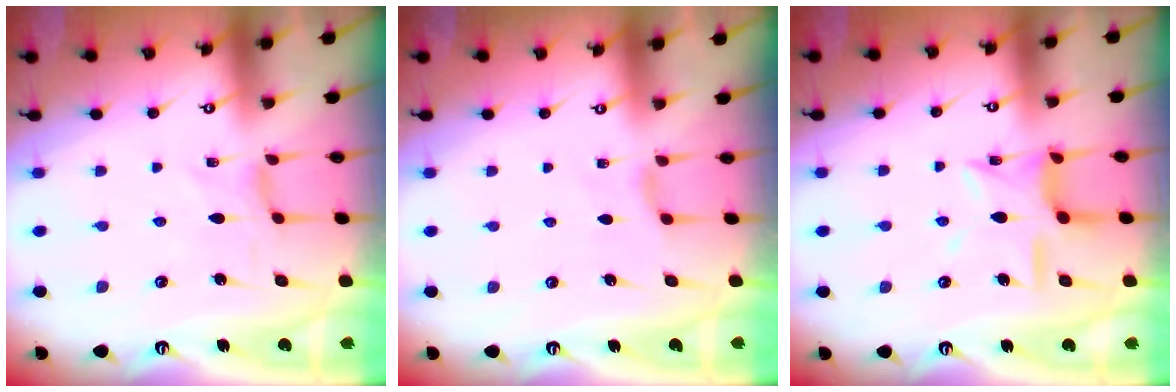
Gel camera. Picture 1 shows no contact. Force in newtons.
{"total": 2.7, "press": 2.7, "slide": 0.6}
{"total": 12.0, "press": 12.0, "slide": 0.9}